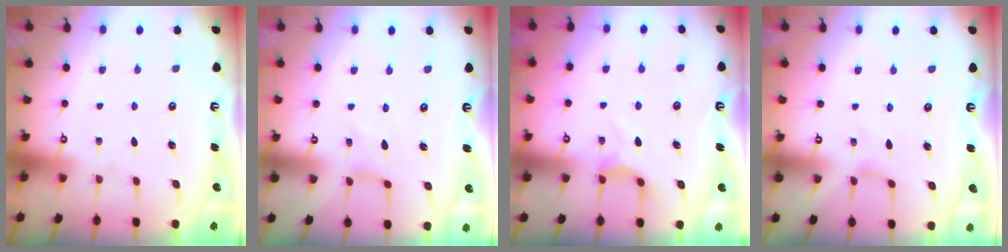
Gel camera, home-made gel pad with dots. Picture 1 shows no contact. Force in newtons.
{"total": 0.8, "press": 0.7, "slide": 0.1}
{"total": 3.8, "press": 3.8, "slide": 0.5}
{"total": 0.0}